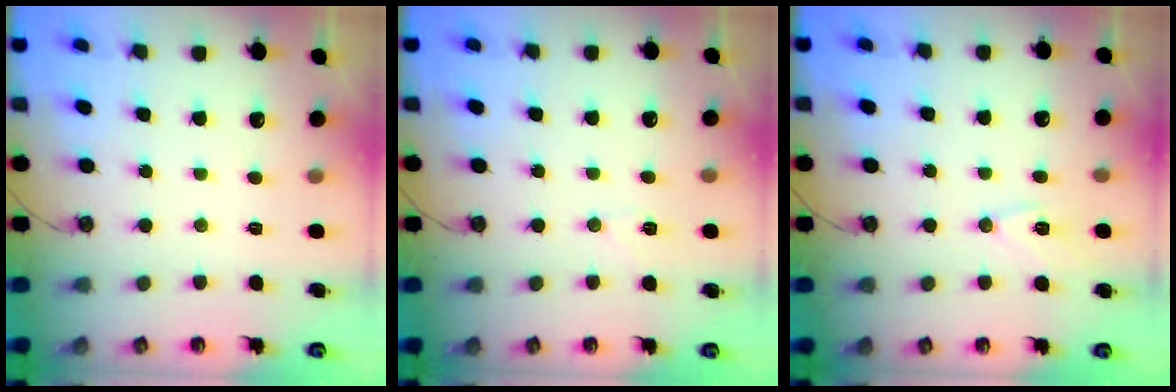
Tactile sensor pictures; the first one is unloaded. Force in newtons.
{"total": 6.3, "press": 6.2, "slide": 1.1}
{"total": 8.1, "press": 7.3, "slide": 3.5}